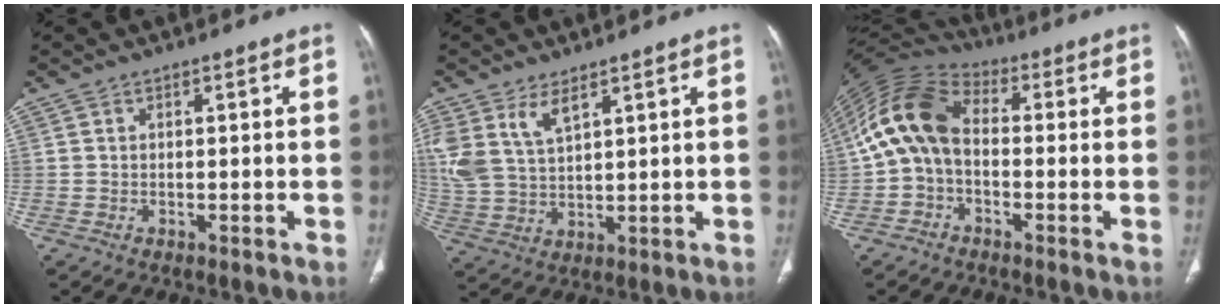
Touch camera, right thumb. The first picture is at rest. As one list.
[{"total": 8.8, "force": [4.9, 4.3, 5.8], "torque": [-0.125, -0.015, 0.110]}, {"total": 12.4, "force": [-0.5, 8.3, 9.2], "torque": [-0.180, 0.034, -0.024]}]